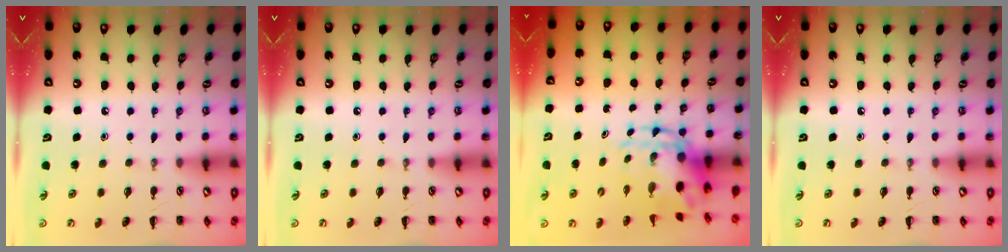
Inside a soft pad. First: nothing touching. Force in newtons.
{"total": 0.0}
{"total": 6.5, "press": 6.4, "slide": 1.3}
{"total": 0.0}